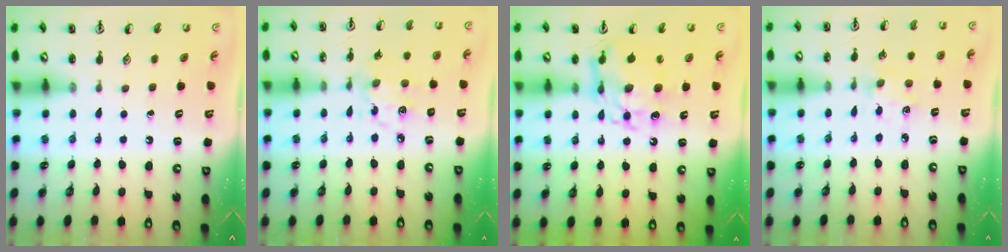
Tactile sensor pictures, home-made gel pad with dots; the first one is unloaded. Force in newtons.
{"total": 7.9, "press": 7.9, "slide": 0.6}
{"total": 12.1, "press": 12.0, "slide": 1.5}
{"total": 2.5, "press": 2.4, "slide": 0.4}